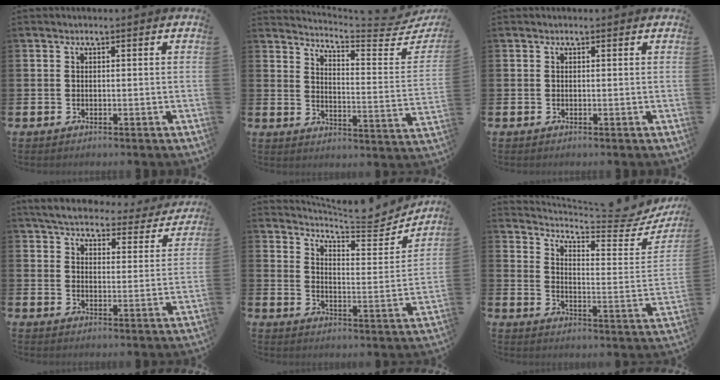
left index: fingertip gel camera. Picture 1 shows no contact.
{"total": 4.6, "force": [4.0, -0.1, 2.1], "torque": [-0.046, -0.047, 0.058]}
{"total": 0.0}
{"total": 5.0, "force": [4.7, 1.1, 1.2], "torque": [-0.043, -0.034, 0.076]}
{"total": 6.2, "force": [6.1, 0.5, 1.1], "torque": [-0.035, -0.054, 0.102]}
{"total": 5.5, "force": [5.0, 0.6, 2.3], "torque": [-0.056, -0.049, 0.076]}